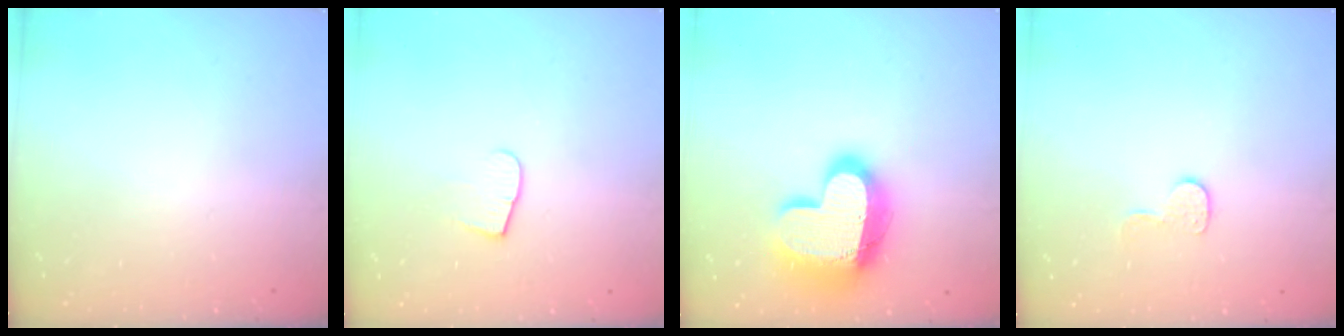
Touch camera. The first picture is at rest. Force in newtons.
{"total": 5.7, "press": 5.7, "slide": 0.5}
{"total": 18.9, "press": 18.8, "slide": 1.5}
{"total": 6.1, "press": 6.1, "slide": 0.2}